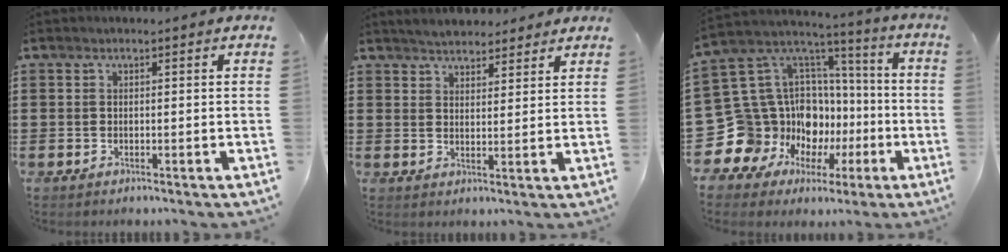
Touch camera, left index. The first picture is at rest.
{"total": 3.6, "force": [3.4, 1.0, 0.4], "torque": [-0.019, -0.001, 0.064]}
{"total": 14.7, "force": [-4.5, 13.6, 3.5], "torque": [-0.108, -0.048, -0.027]}